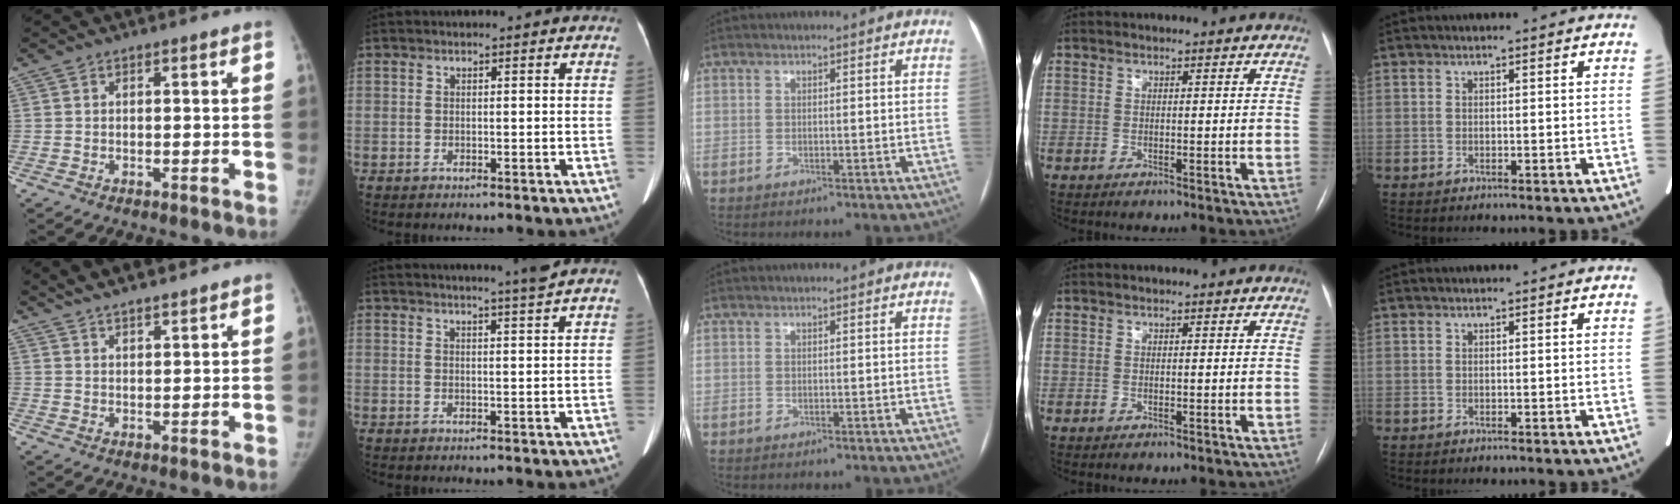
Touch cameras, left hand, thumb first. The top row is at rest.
{"thumb": {"total": 8.4, "force": [7.1, 1.9, 4.2], "torque": [-0.051, -0.005, 0.119]}, "index": {"total": 4.1, "force": [3.5, -1.6, 1.6], "torque": [-0.025, -0.010, 0.048]}}